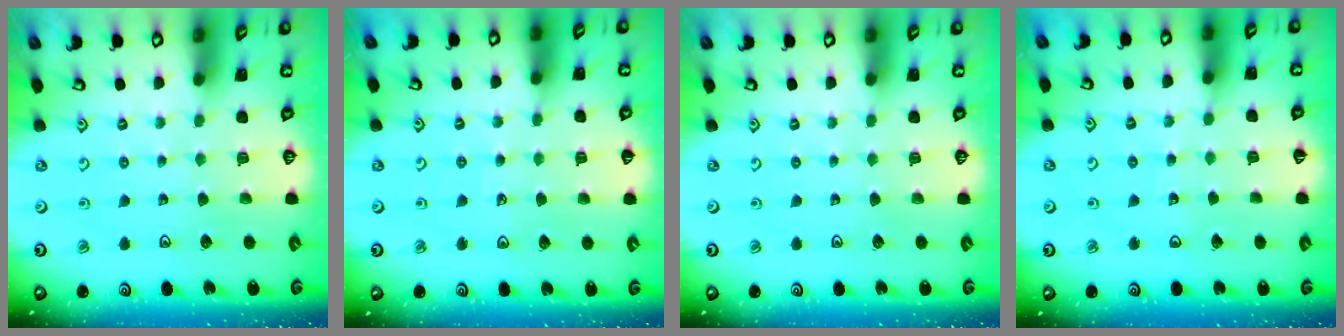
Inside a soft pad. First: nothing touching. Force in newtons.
{"total": 4.5, "press": 4.5, "slide": 0.7}
{"total": 0.0}
{"total": 2.9, "press": 2.9, "slide": 0.4}